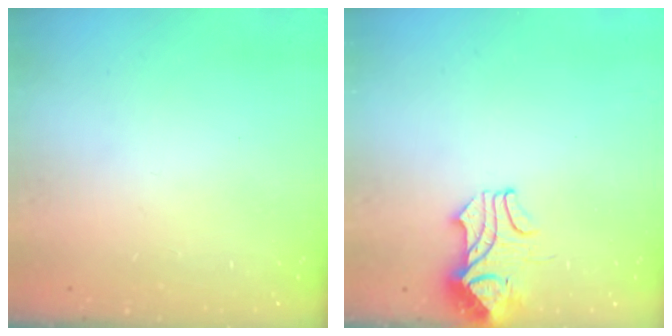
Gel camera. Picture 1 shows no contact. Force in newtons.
{"total": 2.2, "press": 2.0, "slide": 0.9}